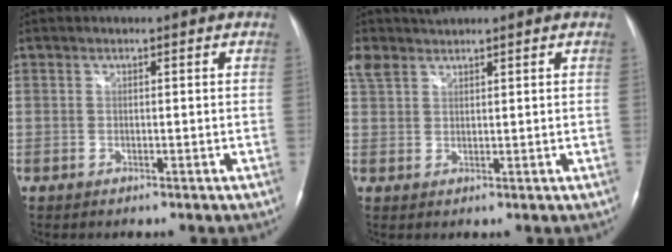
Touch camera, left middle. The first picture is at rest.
{"total": 2.9, "force": [2.9, 0.6, 0.2], "torque": [-0.019, 0.017, 0.063]}